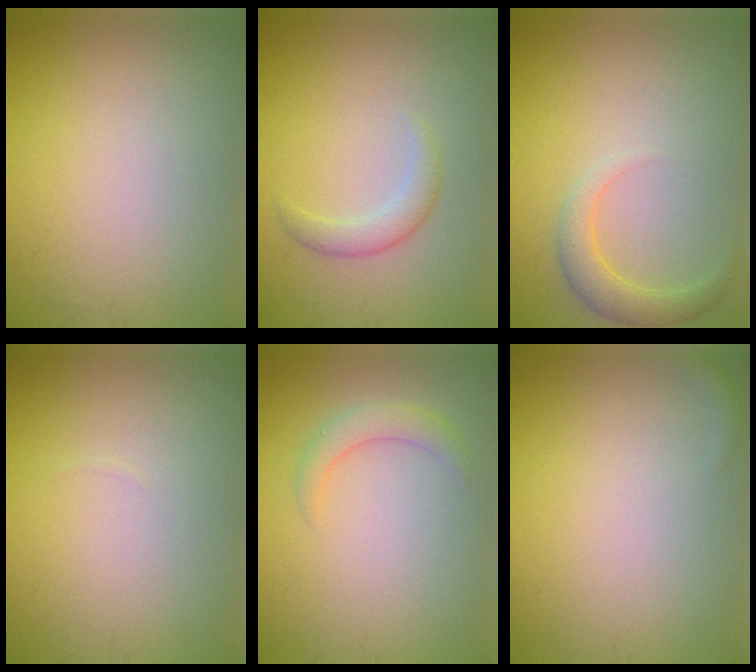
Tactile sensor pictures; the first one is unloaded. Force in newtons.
{"total": 2.0, "press": 2.0, "slide": 0.1}
{"total": 2.4, "press": 2.4, "slide": 0.2}
{"total": 0.0}
{"total": 2.0, "press": 2.0, "slide": 0.1}
{"total": 0.7, "press": 0.7, "slide": 0.1}